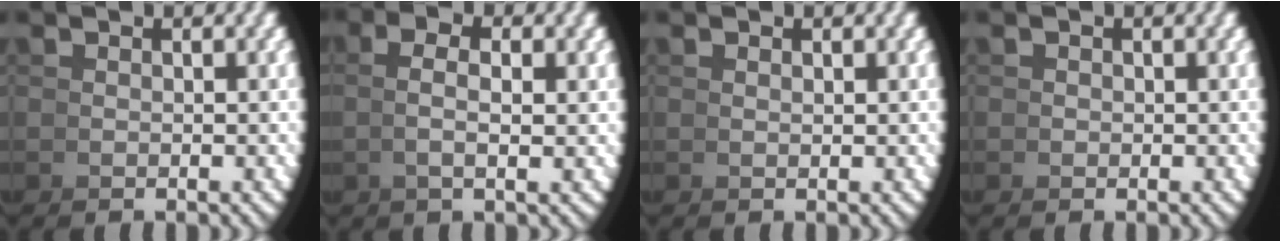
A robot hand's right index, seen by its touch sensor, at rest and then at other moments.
{"total": 2.4, "force": [1.0, -0.3, 2.2], "torque": [-0.040, 0.006, 0.019]}
{"total": 0.8, "force": [0.7, -0.5, -0.1], "torque": [0.001, 0.001, 0.014]}
{"total": 0.0}